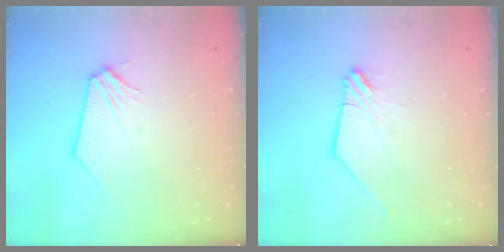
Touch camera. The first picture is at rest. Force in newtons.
{"total": 1.2, "press": 1.2, "slide": 0.2}